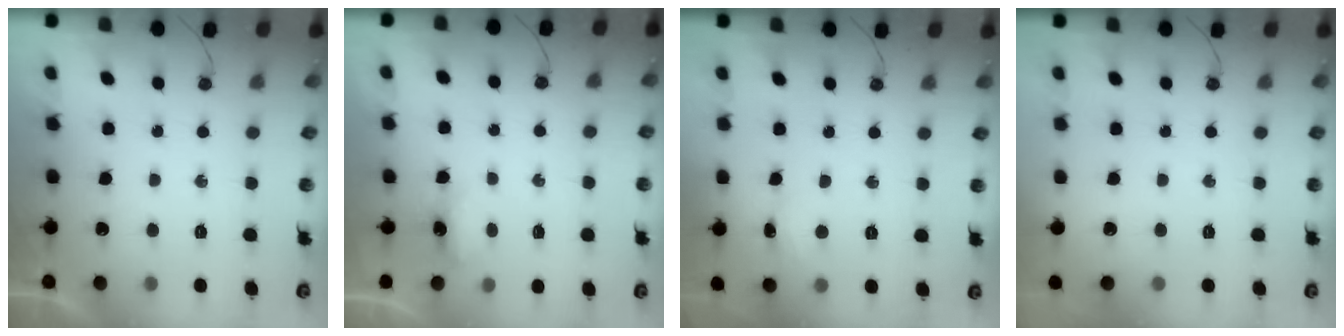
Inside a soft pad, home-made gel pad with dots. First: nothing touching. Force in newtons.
{"total": 3.2, "press": 3.1, "slide": 0.5}
{"total": 2.9, "press": 2.8, "slide": 0.6}
{"total": 0.0}